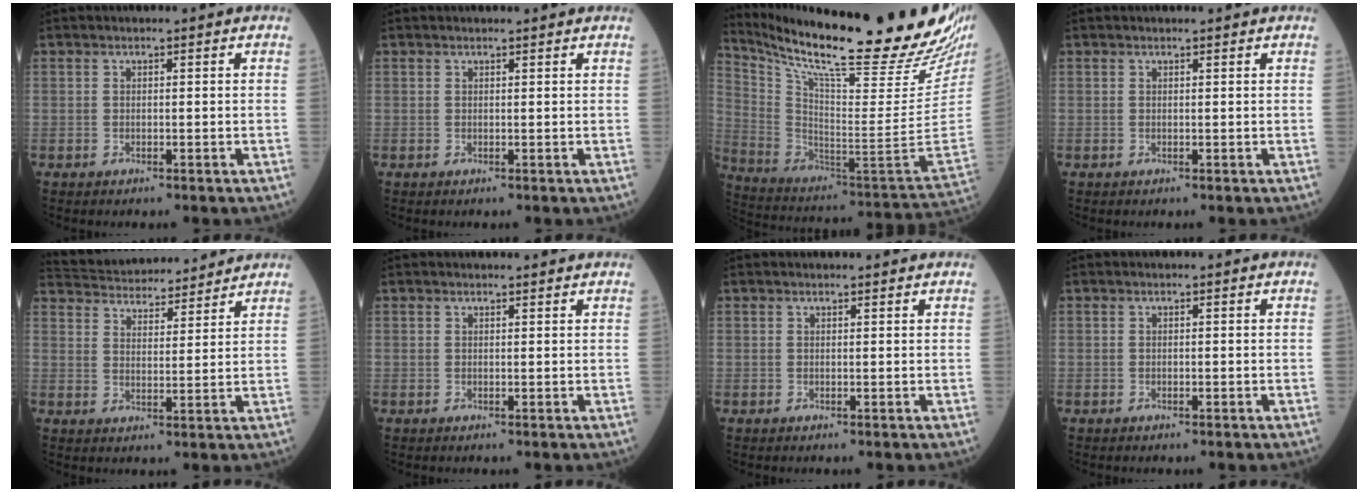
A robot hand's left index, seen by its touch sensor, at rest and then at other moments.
{"total": 2.7, "force": [2.6, 0.2, 0.6], "torque": [-0.009, 0.014, 0.028]}
{"total": 32.9, "force": [27.3, 2.2, 18.2], "torque": [-0.313, -0.089, 0.394]}
{"total": 2.0, "force": [1.9, 0.2, 0.5], "torque": [-0.009, 0.012, 0.023]}
{"total": 16.9, "force": [16.0, 3.2, 4.6], "torque": [-0.082, 0.034, 0.240]}
{"total": 3.7, "force": [3.6, 0.4, 0.9], "torque": [-0.013, 0.015, 0.040]}
{"total": 3.3, "force": [3.2, 0.3, 0.8], "torque": [-0.012, 0.014, 0.035]}
{"total": 0.0}